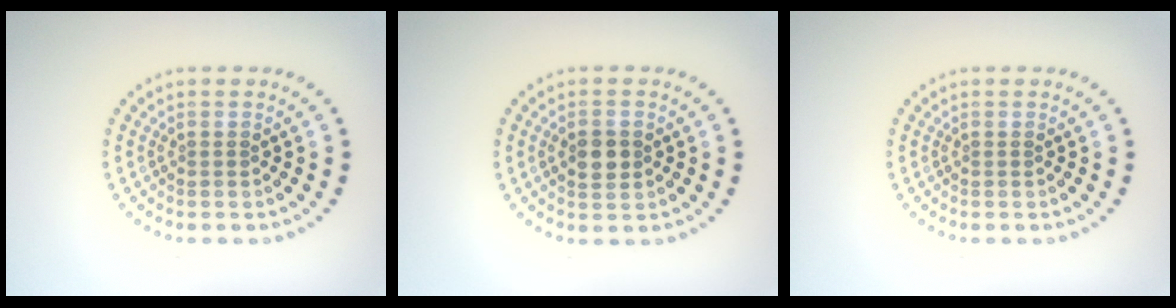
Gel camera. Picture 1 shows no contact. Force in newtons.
{"total": 2.9, "press": 2.9, "slide": 0.0}
{"total": 0.0}